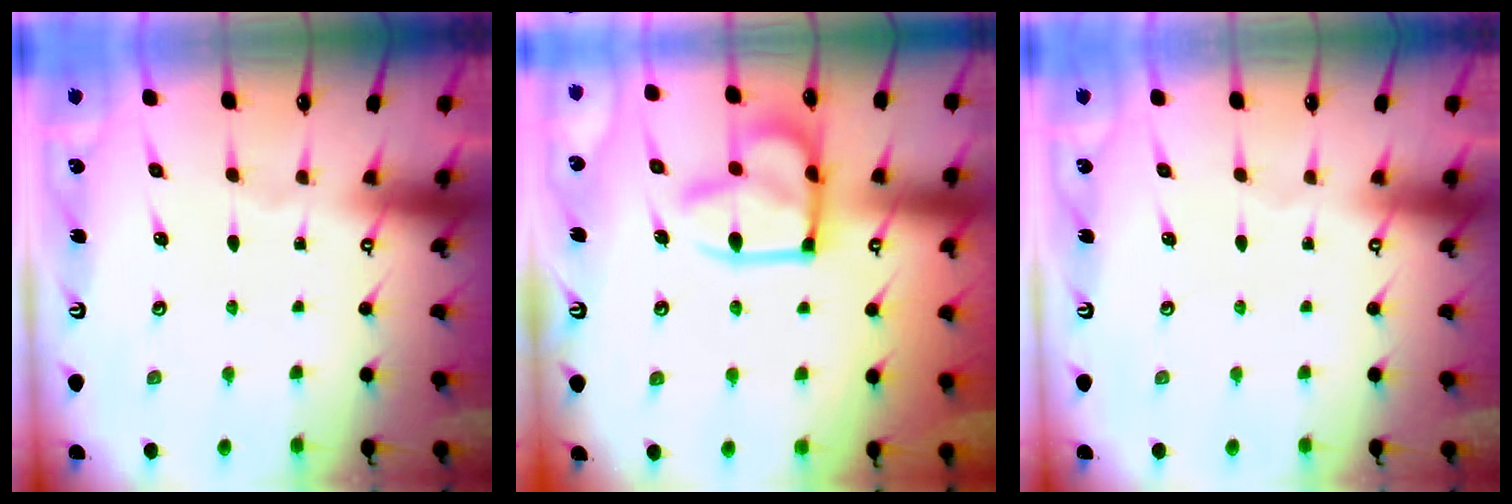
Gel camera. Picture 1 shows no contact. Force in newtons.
{"total": 15.0, "press": 15.0, "slide": 1.2}
{"total": 0.0}